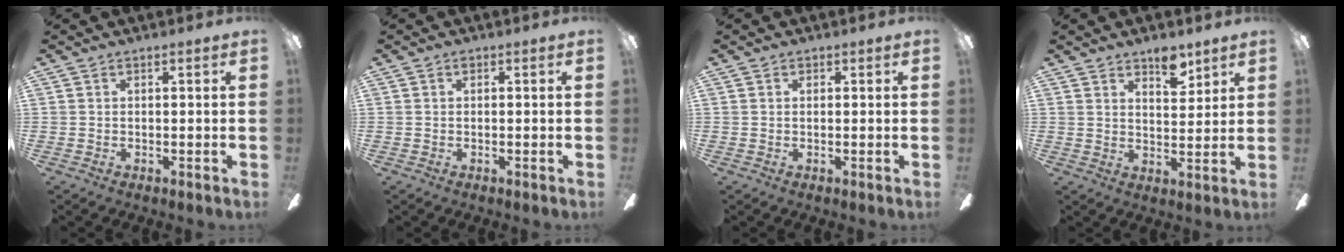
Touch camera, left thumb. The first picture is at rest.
{"total": 0.6, "force": [0.3, 0.3, 0.4], "torque": [-0.008, 0.004, 0.005]}
{"total": 0.6, "force": [0.3, 0.5, 0.2], "torque": [0.003, -0.003, 0.004]}
{"total": 6.3, "force": [5.0, 2.6, 2.9], "torque": [-0.020, -0.034, 0.083]}